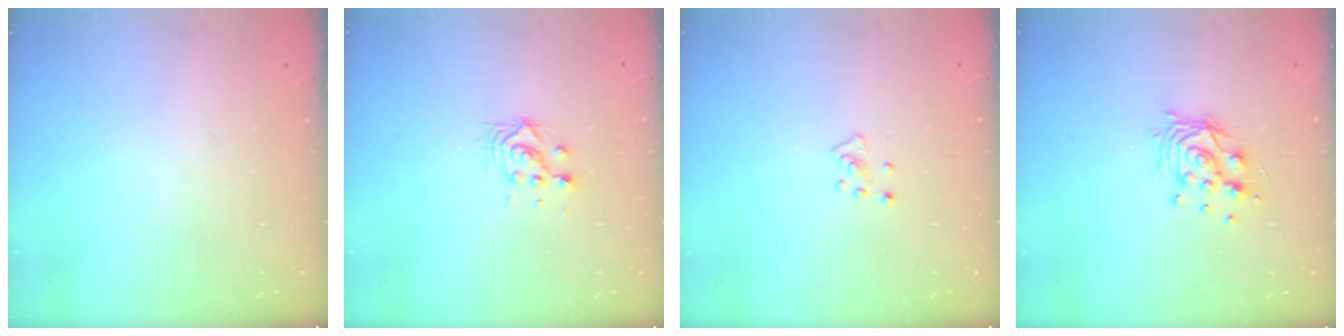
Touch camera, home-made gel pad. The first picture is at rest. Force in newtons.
{"total": 4.8, "press": 4.8, "slide": 0.1}
{"total": 4.1, "press": 4.0, "slide": 0.5}
{"total": 10.5, "press": 10.5, "slide": 0.6}